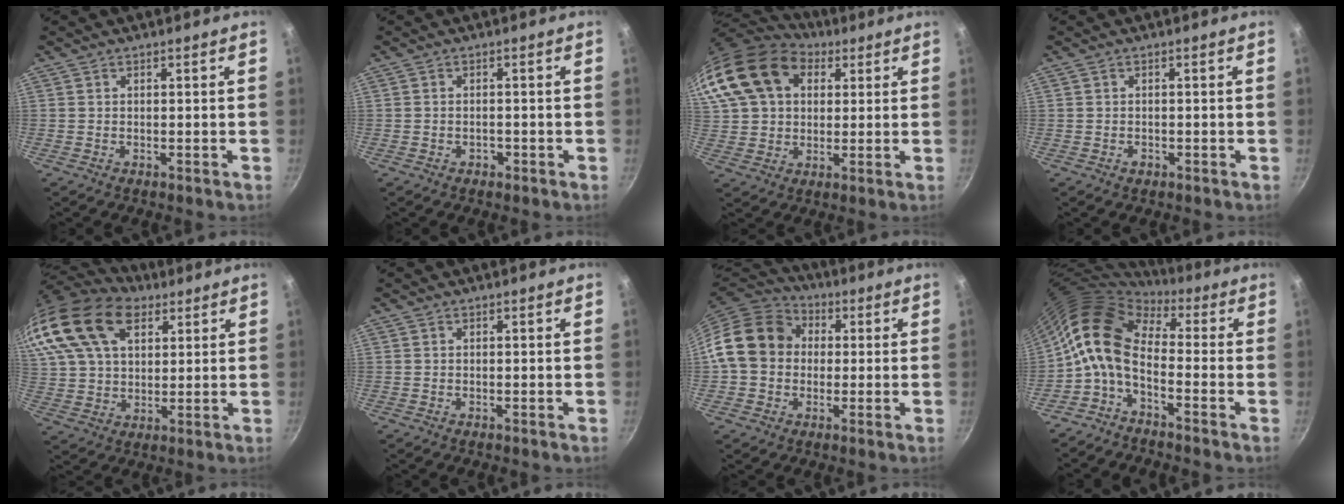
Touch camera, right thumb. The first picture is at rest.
{"total": 1.3, "force": [-0.7, 0.9, 0.6], "torque": [-0.007, 0.007, -0.008]}
{"total": 21.8, "force": [8.8, 15.5, 12.6], "torque": [-0.262, 0.021, 0.155]}
{"total": 1.1, "force": [-0.4, 0.8, 0.6], "torque": [-0.008, 0.003, -0.006]}
{"total": 23.1, "force": [13.3, 13.6, 13.1], "torque": [-0.269, 0.002, 0.247]}
{"total": 0.0}
{"total": 14.8, "force": [1.3, 12.4, 8.0], "torque": [-0.111, 0.031, 0.005]}
{"total": 10.9, "force": [-1.2, 6.3, 8.9], "torque": [-0.155, 0.029, -0.040]}